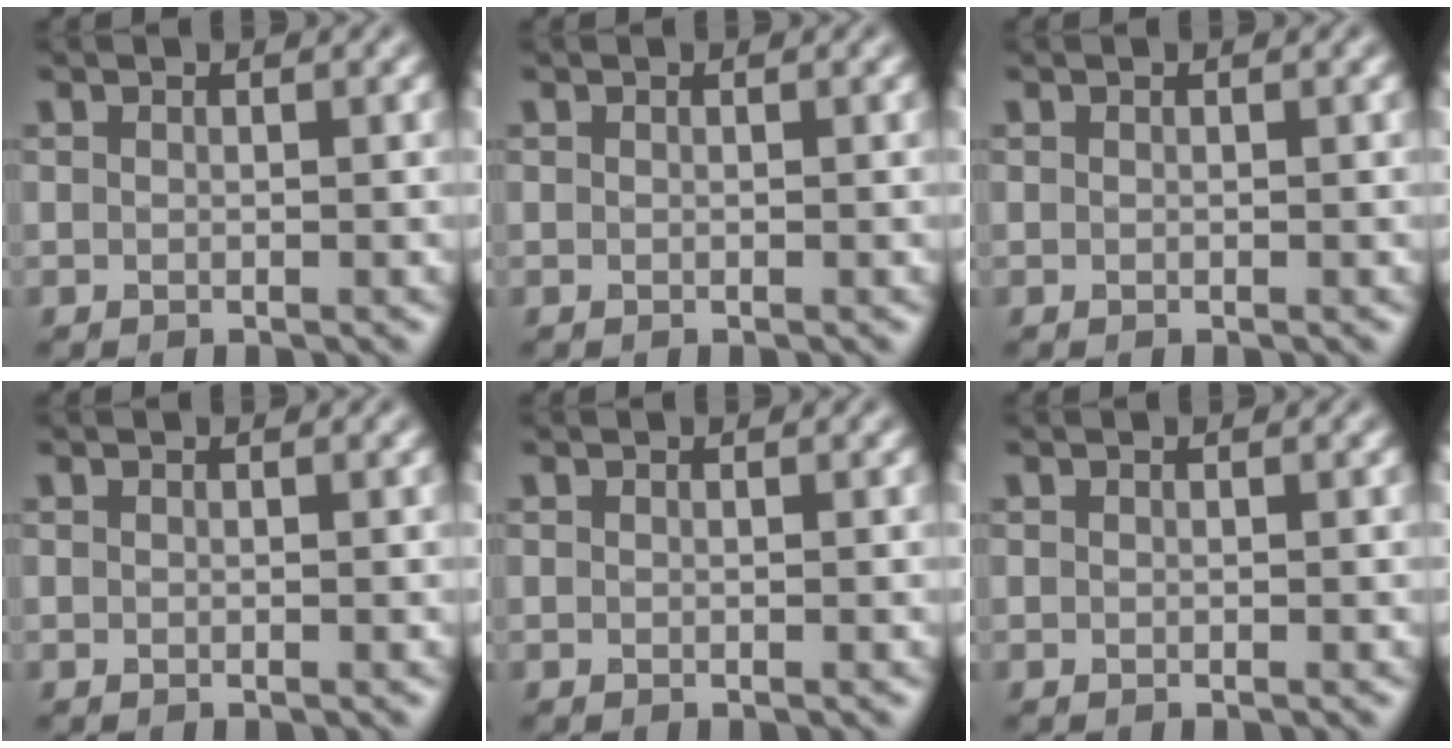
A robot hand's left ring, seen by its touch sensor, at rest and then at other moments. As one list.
[{"total": 0.0}, {"total": 0.0}, {"total": 0.0}, {"total": 0.0}, {"total": 0.0}]